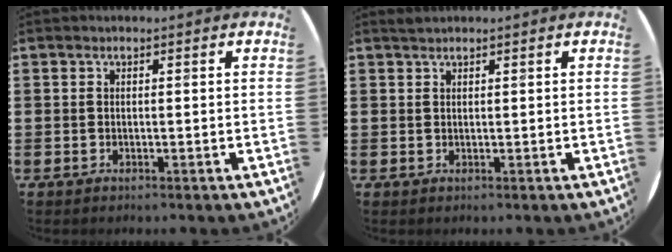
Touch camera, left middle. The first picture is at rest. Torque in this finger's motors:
{"motor_torque": [-0.02, -0.03, -0.80, -0.21]}